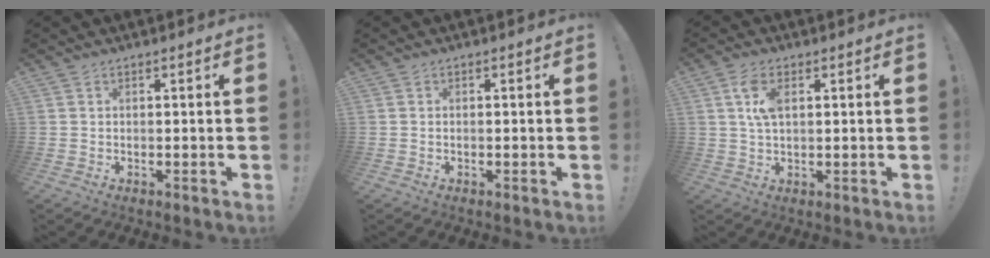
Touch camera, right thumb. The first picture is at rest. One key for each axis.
{"total": 0.0}
{"total": 6.3, "fx": 1.8, "fy": 3.3, "fz": 5.0, "tx": -0.099, "ty": 0.003, "tz": 0.030}